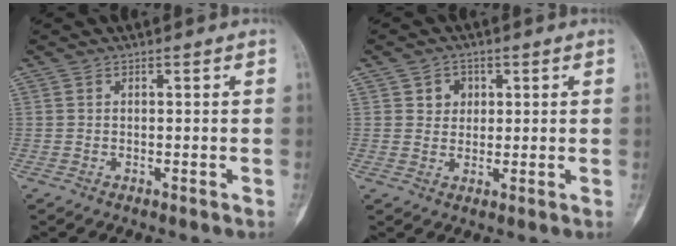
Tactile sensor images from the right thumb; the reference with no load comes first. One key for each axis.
{"total": 3.6, "fx": 1.2, "fy": 3.1, "fz": 1.3, "tx": 0.000, "ty": -0.002, "tz": 0.018}